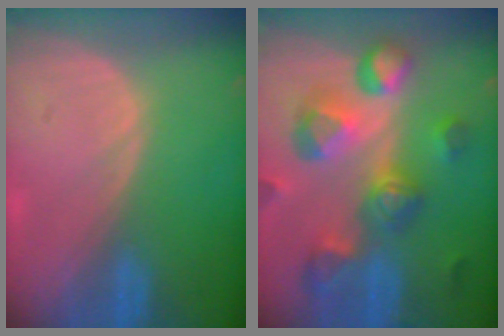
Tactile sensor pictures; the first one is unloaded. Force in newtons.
{"total": 11.2, "press": 10.0, "slide": 5.0}